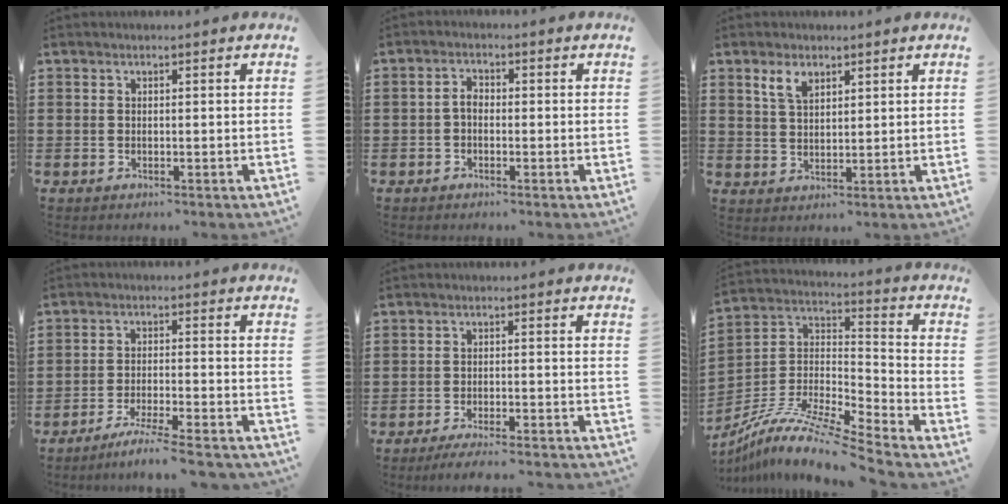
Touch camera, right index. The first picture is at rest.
{"total": 2.1, "force": [-0.7, 1.2, 1.6], "torque": [-0.040, 0.001, -0.016]}
{"total": 3.5, "force": [2.3, 1.8, 2.0], "torque": [-0.047, 0.006, 0.042]}
{"total": 5.4, "force": [-4.9, -0.5, 2.1], "torque": [-0.041, -0.015, -0.095]}
{"total": 3.3, "force": [-3.1, -0.2, 1.1], "torque": [-0.018, -0.004, -0.060]}
{"total": 10.8, "force": [-8.8, 1.2, 6.1], "torque": [-0.126, 0.003, -0.178]}